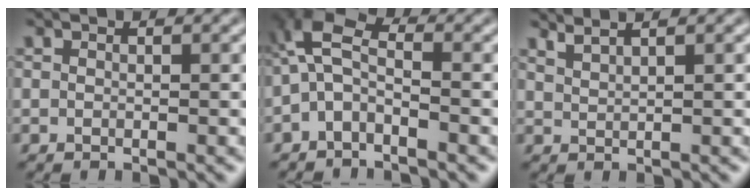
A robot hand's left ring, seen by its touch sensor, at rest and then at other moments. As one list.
[{"total": 3.8, "force": [-1.2, 2.0, 3.1], "torque": [-0.067, 0.016, -0.037]}, {"total": 2.2, "force": [2.0, 0.5, 0.9], "torque": [-0.003, 0.002, 0.031]}]